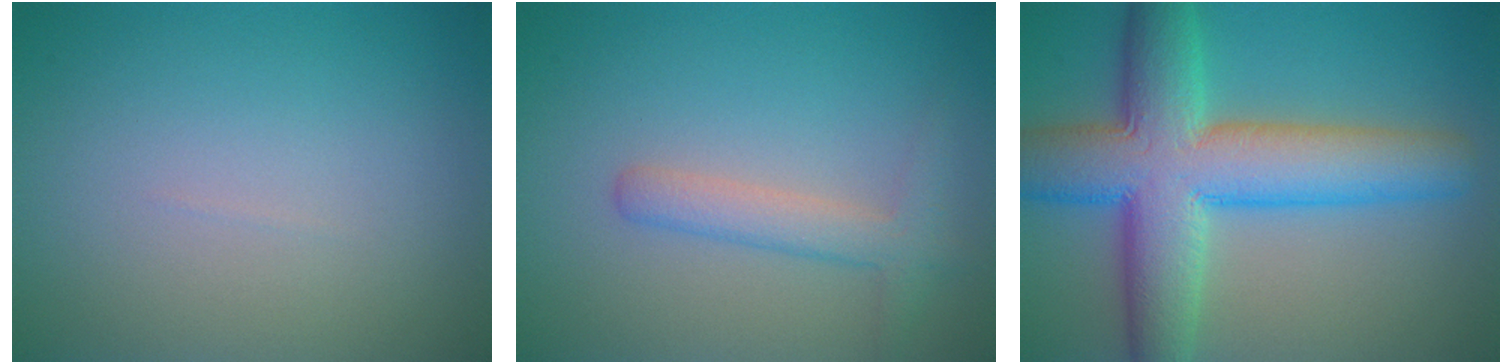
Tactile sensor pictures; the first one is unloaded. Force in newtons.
{"total": 2.7, "press": 2.7, "slide": 0.1}
{"total": 10.5, "press": 10.5, "slide": 0.3}